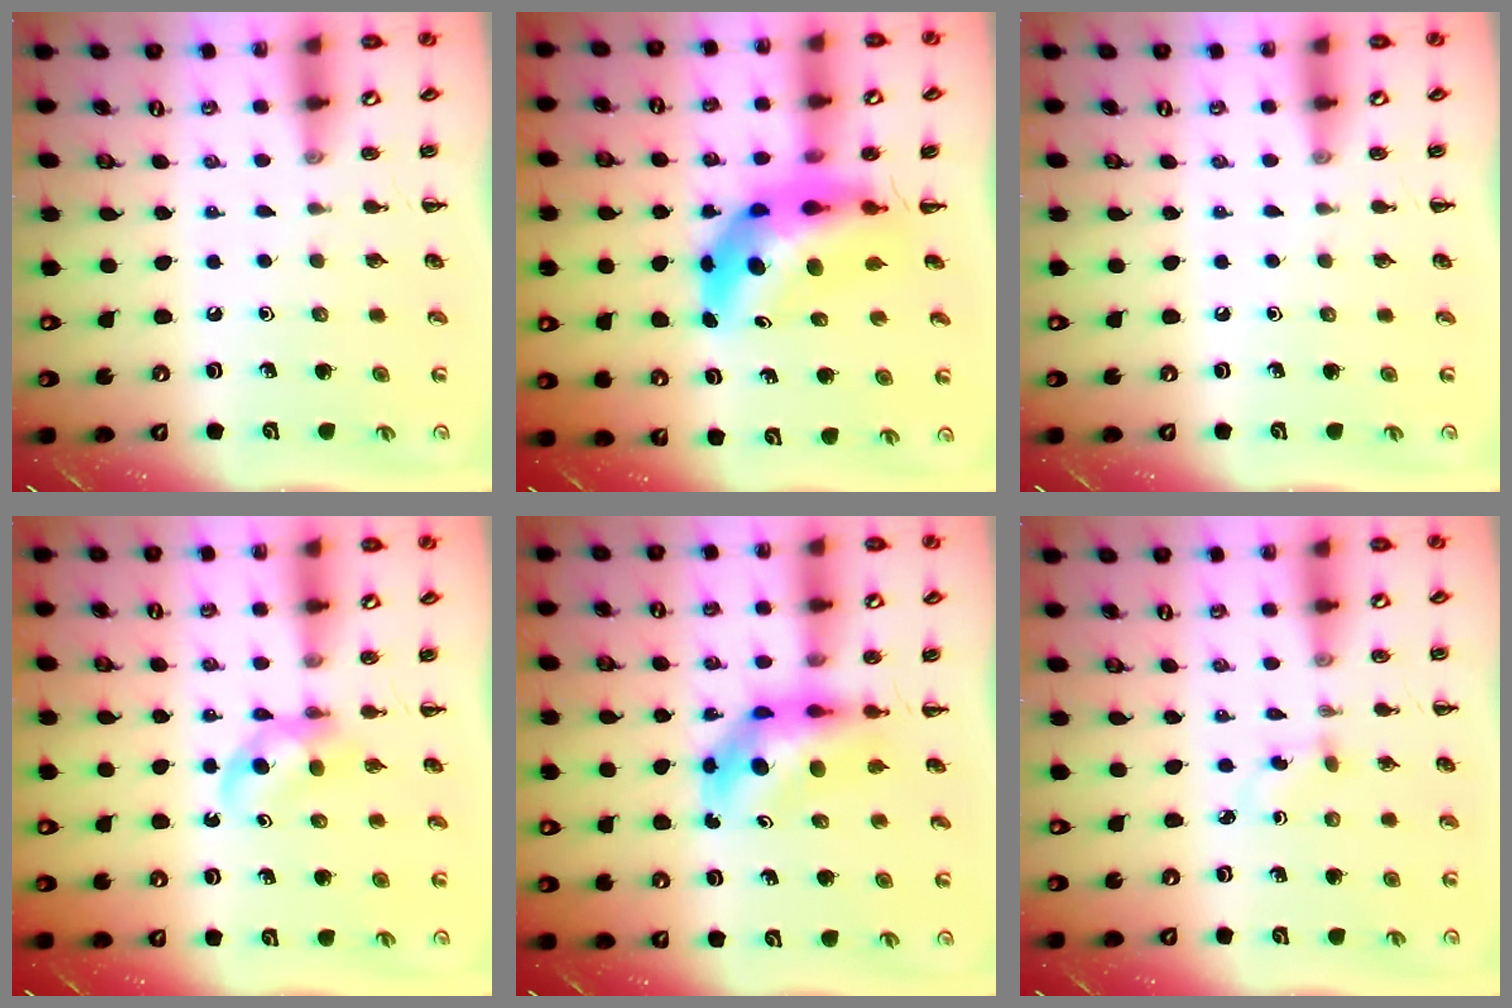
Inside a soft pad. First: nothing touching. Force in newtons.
{"total": 9.9, "press": 9.4, "slide": 3.3}
{"total": 0.0}
{"total": 4.2, "press": 4.0, "slide": 1.2}
{"total": 5.9, "press": 5.7, "slide": 1.3}
{"total": 1.9, "press": 1.6, "slide": 0.9}